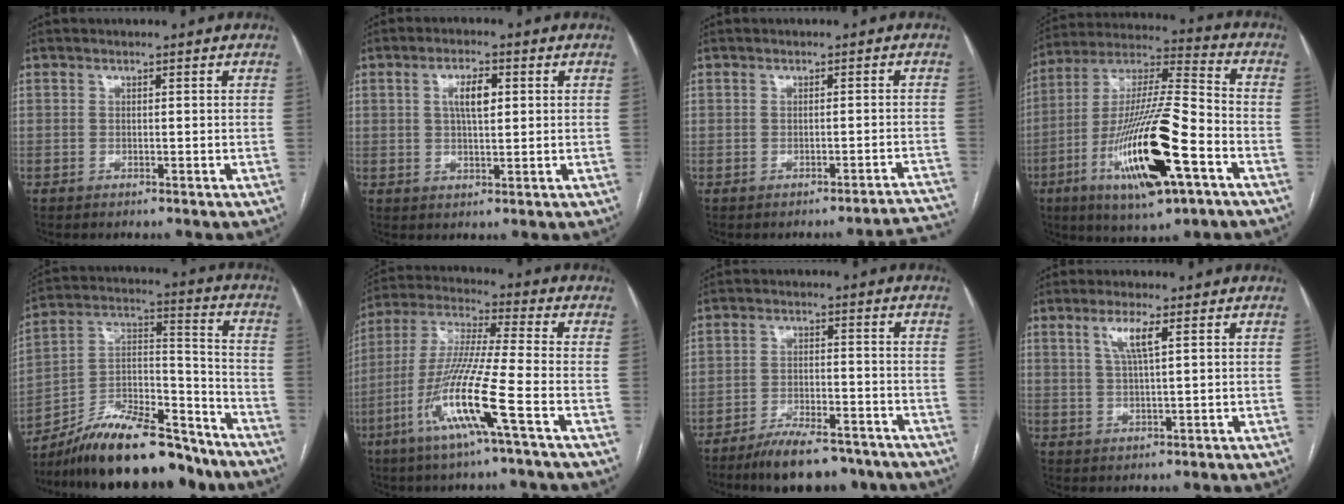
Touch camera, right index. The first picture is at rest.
{"total": 4.7, "force": [1.1, 1.7, 4.3], "torque": [-0.078, 0.008, 0.021]}
{"total": 1.9, "force": [-1.6, 0.5, 0.8], "torque": [-0.002, 0.004, -0.017]}
{"total": 22.3, "force": [-8.7, 3.7, 20.2], "torque": [-0.388, -0.021, -0.147]}
{"total": 20.9, "force": [-17.5, 5.2, 10.3], "torque": [-0.178, 0.028, -0.298]}
{"total": 14.8, "force": [-6.2, -0.6, 13.4], "torque": [-0.279, -0.014, -0.123]}
{"total": 12.0, "force": [-9.6, 3.9, 6.0], "torque": [-0.084, 0.001, -0.147]}
{"total": 4.5, "force": [1.8, 0.5, 4.1], "torque": [-0.084, 0.003, 0.038]}